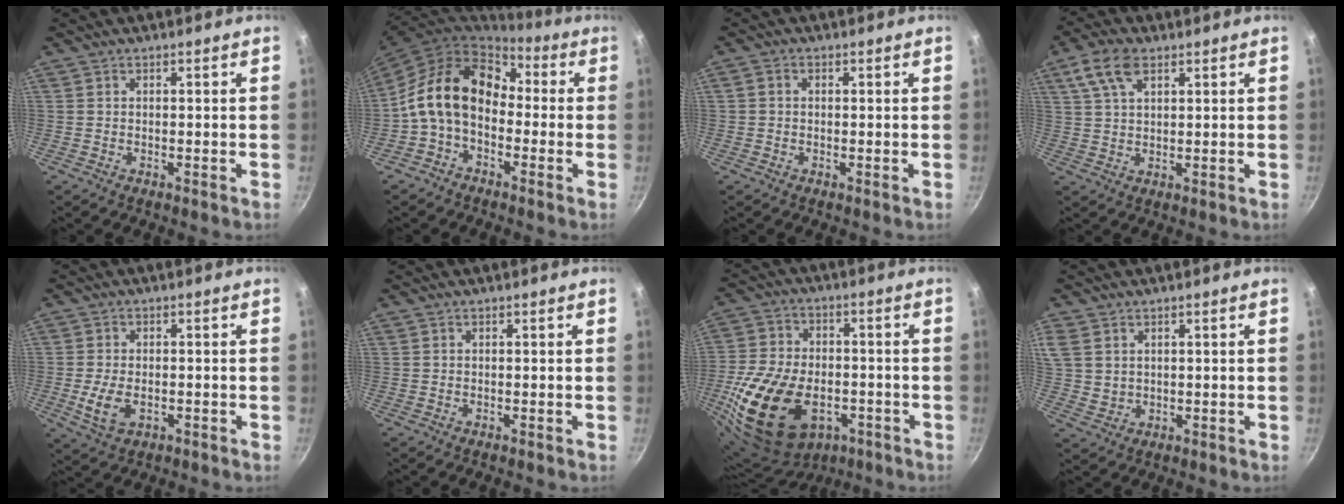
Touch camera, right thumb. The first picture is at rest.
{"total": 15.0, "force": [-0.7, 10.7, 10.5], "torque": [-0.164, 0.046, -0.032]}
{"total": 1.2, "force": [0.0, 1.0, 0.7], "torque": [-0.015, 0.006, -0.001]}
{"total": 7.3, "force": [3.6, 3.7, 5.1], "torque": [-0.098, 0.002, 0.070]}
{"total": 5.8, "force": [-1.4, 3.4, 4.5], "torque": [-0.089, 0.000, -0.022]}
{"total": 0.0}
{"total": 23.1, "force": [-7.4, 15.4, 15.6], "torque": [-0.290, 0.030, -0.115]}
{"total": 8.6, "force": [3.6, 6.6, 4.3], "torque": [-0.095, 0.005, 0.080]}